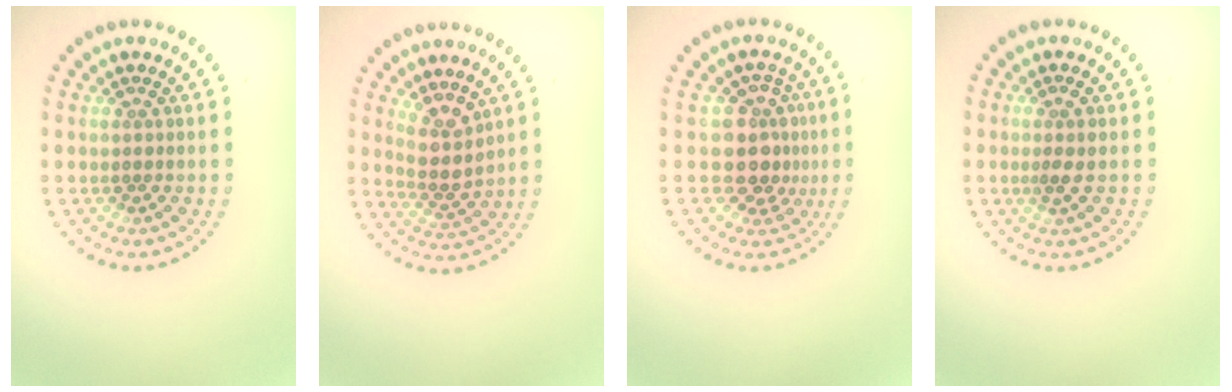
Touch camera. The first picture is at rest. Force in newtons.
{"total": 2.9, "press": 2.4, "slide": 1.7}
{"total": 3.6, "press": 2.8, "slide": 2.2}
{"total": 1.1, "press": 1.0, "slide": 0.4}